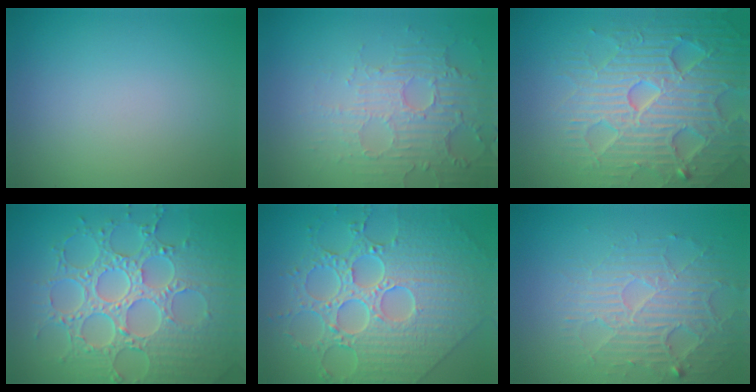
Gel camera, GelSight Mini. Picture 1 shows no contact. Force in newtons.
{"total": 4.3, "press": 3.8, "slide": 2.0}
{"total": 7.4, "press": 7.3, "slide": 1.6}
{"total": 8.7, "press": 6.4, "slide": 5.9}
{"total": 9.4, "press": 7.0, "slide": 6.2}
{"total": 4.3, "press": 3.8, "slide": 2.0}